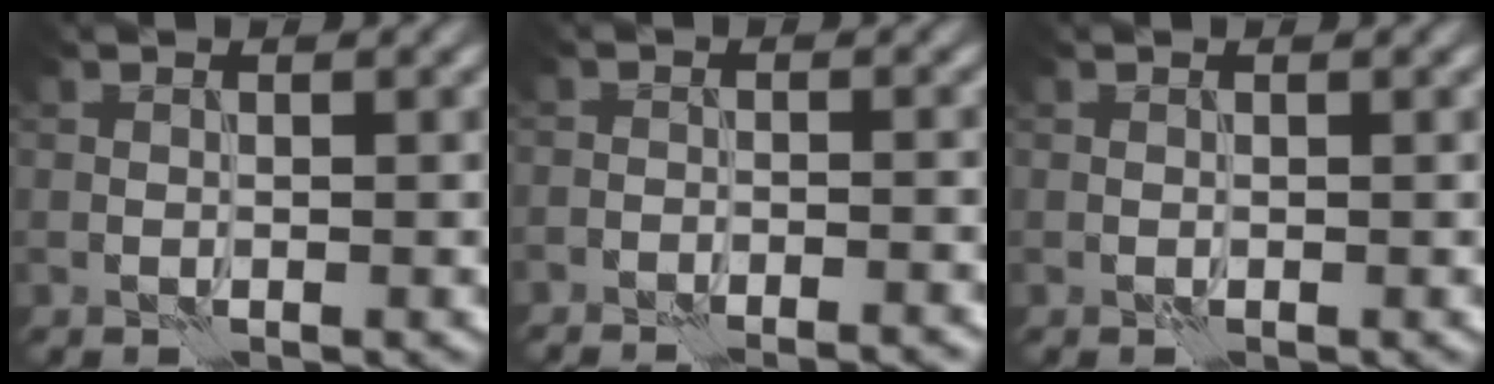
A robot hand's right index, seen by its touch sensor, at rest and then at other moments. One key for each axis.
{"total": 4.7, "fx": -4.5, "fy": 0.9, "fz": 0.9, "tx": 0.000, "ty": 0.011, "tz": -0.057}
{"total": 0.0}